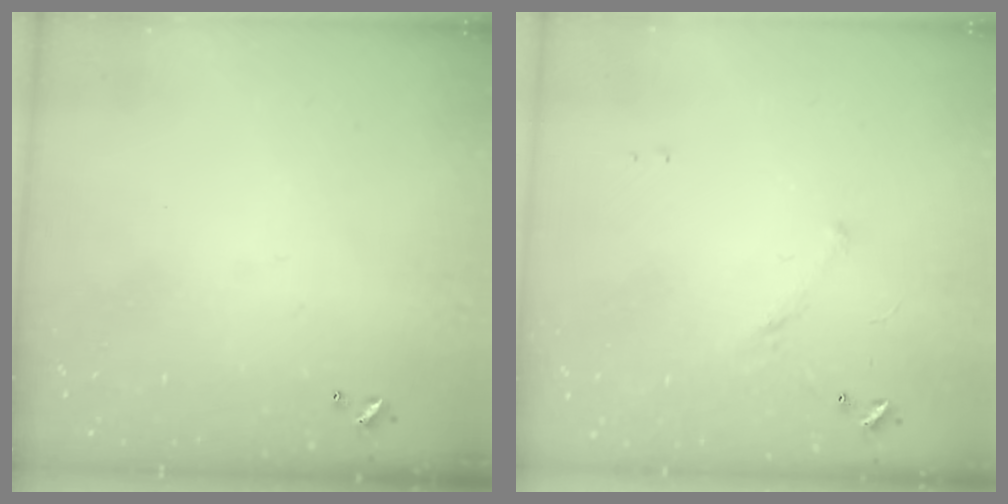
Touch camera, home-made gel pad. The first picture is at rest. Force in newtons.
{"total": 4.7, "press": 4.6, "slide": 0.9}